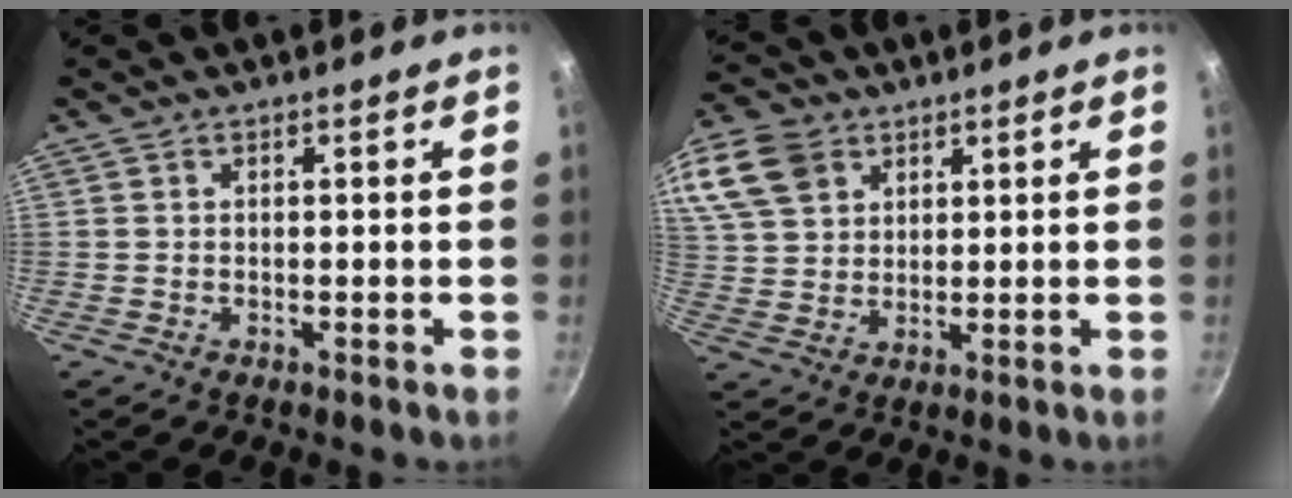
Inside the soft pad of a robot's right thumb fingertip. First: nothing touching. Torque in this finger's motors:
{"motor_torque": [0.57, 1.69, 0.74, 0.12, 0.55]}